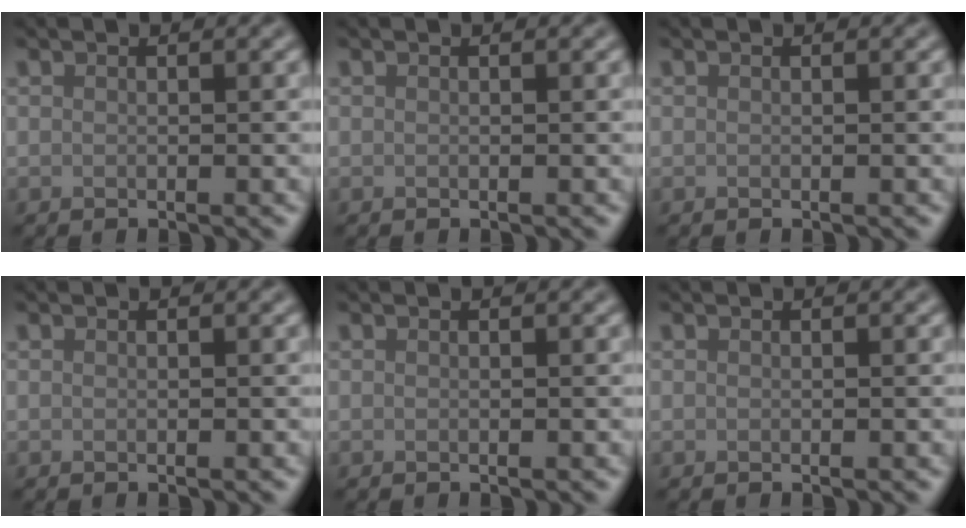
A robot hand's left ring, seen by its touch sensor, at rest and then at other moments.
{"total": 0.0}
{"total": 0.0}
{"total": 0.0}
{"total": 0.0}
{"total": 0.0}